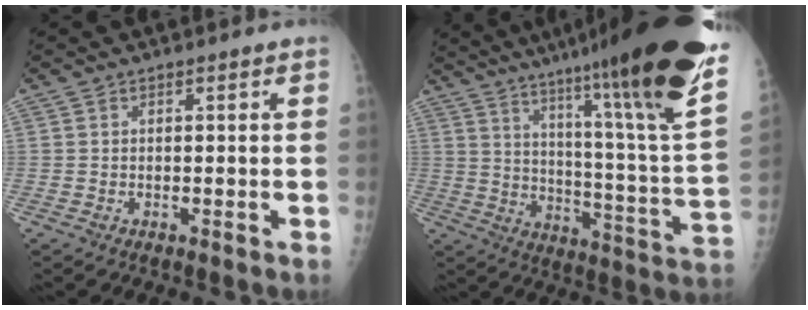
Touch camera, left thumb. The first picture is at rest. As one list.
[{"total": 32.4, "force": [22.7, 1.8, 23.1], "torque": [-0.304, -0.115, 0.326]}]